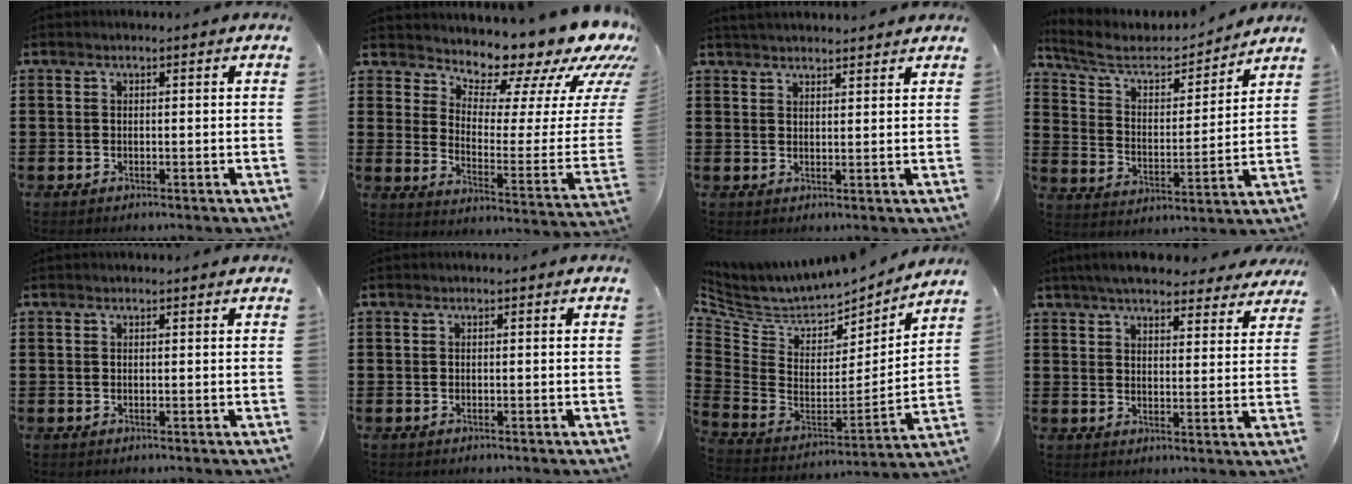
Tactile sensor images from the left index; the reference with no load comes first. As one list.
[{"total": 10.7, "force": [10.0, 1.9, 3.4], "torque": [-0.064, -0.102, 0.161]}, {"total": 2.5, "force": [2.5, 0.0, 0.1], "torque": [-0.009, -0.003, 0.049]}, {"total": 5.9, "force": [4.7, 2.3, 2.9], "torque": [-0.081, -0.026, 0.073]}, {"total": 0.6, "force": [0.5, 0.0, 0.3], "torque": [-0.007, -0.001, 0.010]}, {"total": 0.0}, {"total": 5.2, "force": [4.9, 1.7, 0.8], "torque": [-0.054, -0.055, 0.081]}, {"total": 5.8, "force": [5.3, 0.9, 2.0], "torque": [-0.058, -0.015, 0.097]}]